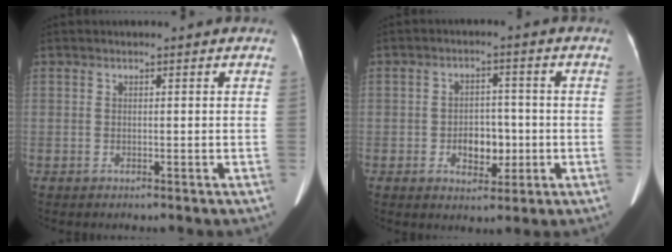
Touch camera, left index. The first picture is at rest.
{"total": 5.2, "force": [-1.2, 3.4, 3.8], "torque": [-0.059, 0.008, -0.013]}